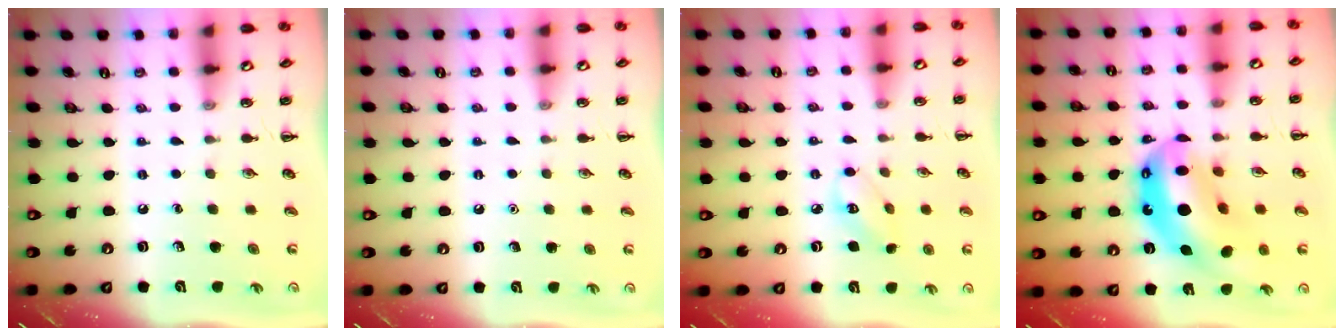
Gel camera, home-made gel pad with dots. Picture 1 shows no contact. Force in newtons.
{"total": 1.6, "press": 1.6, "slide": 0.1}
{"total": 4.2, "press": 4.1, "slide": 0.8}
{"total": 18.0, "press": 17.3, "slide": 5.0}